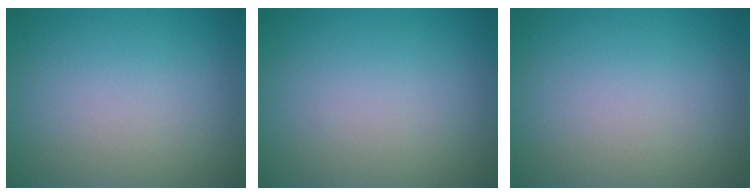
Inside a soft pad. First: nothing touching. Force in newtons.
{"total": 0.0}
{"total": 0.0}